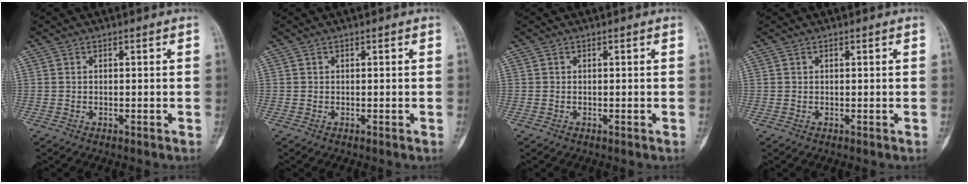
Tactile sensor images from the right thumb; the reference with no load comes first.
{"total": 0.0}
{"total": 0.0}
{"total": 0.0}